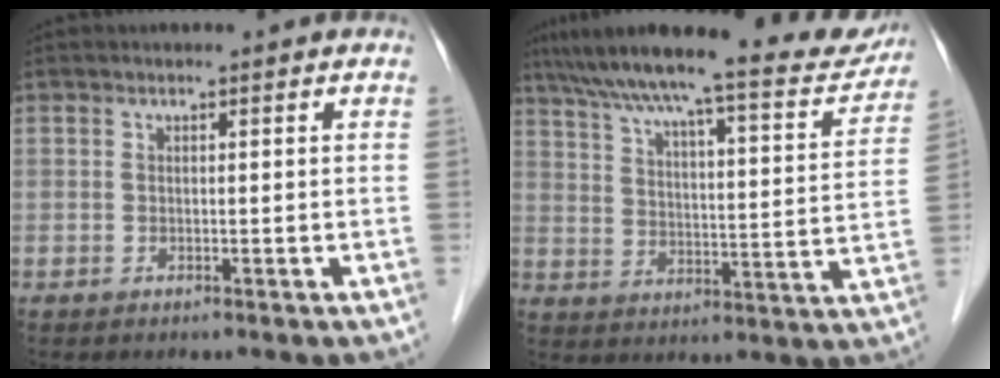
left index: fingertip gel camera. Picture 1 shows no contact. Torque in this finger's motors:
{"motor_torque": [0.67, -1.46, 0.87, 0.19]}